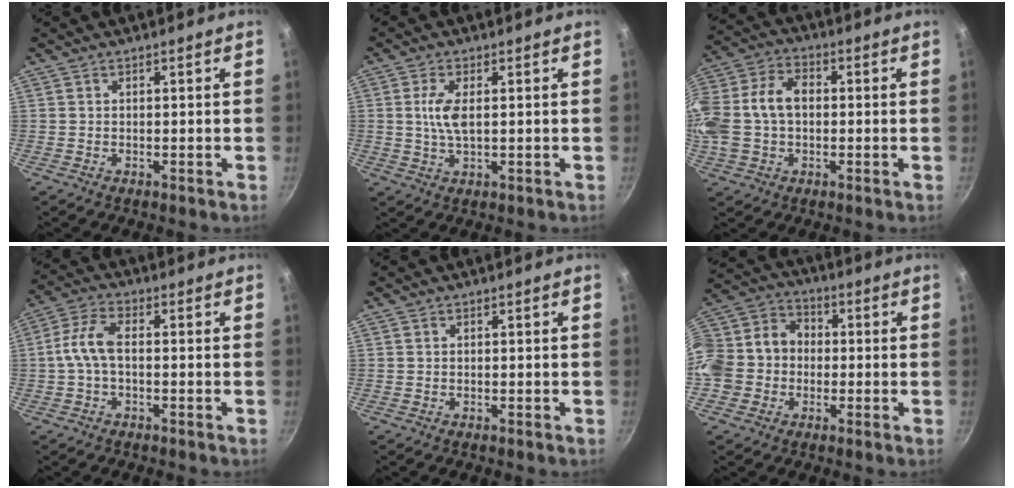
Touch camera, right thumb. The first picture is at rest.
{"total": 5.1, "force": [0.7, 2.1, 4.6], "torque": [-0.101, 0.000, 0.017]}
{"total": 16.5, "force": [0.1, 11.7, 11.6], "torque": [-0.244, 0.039, -0.005]}
{"total": 6.4, "force": [-0.6, 3.2, 5.5], "torque": [-0.122, 0.028, -0.021]}
{"total": 0.0}
{"total": 15.4, "force": [-2.1, 13.3, 7.6], "torque": [-0.132, 0.048, -0.052]}